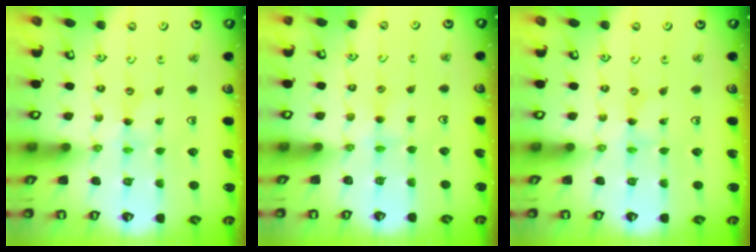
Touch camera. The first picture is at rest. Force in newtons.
{"total": 3.4, "press": 3.3, "slide": 0.6}
{"total": 0.0}